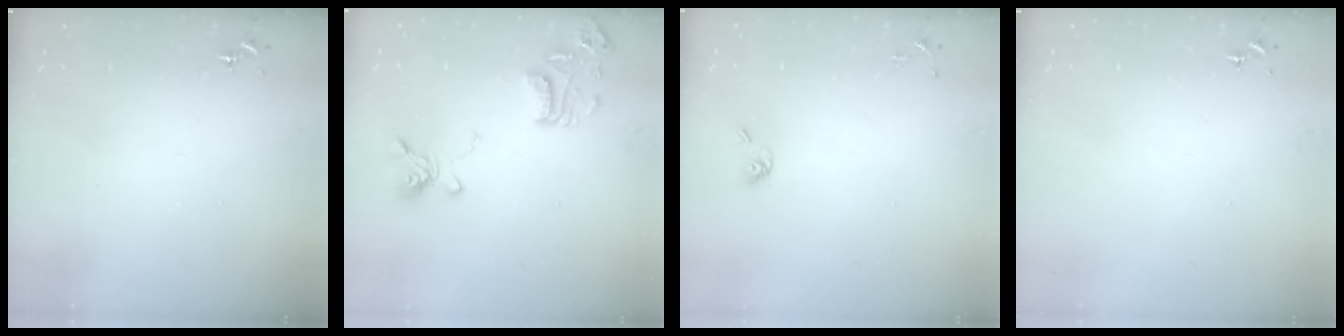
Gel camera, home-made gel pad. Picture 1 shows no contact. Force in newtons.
{"total": 15.9, "press": 15.8, "slide": 1.7}
{"total": 5.6, "press": 5.1, "slide": 2.3}
{"total": 0.0}